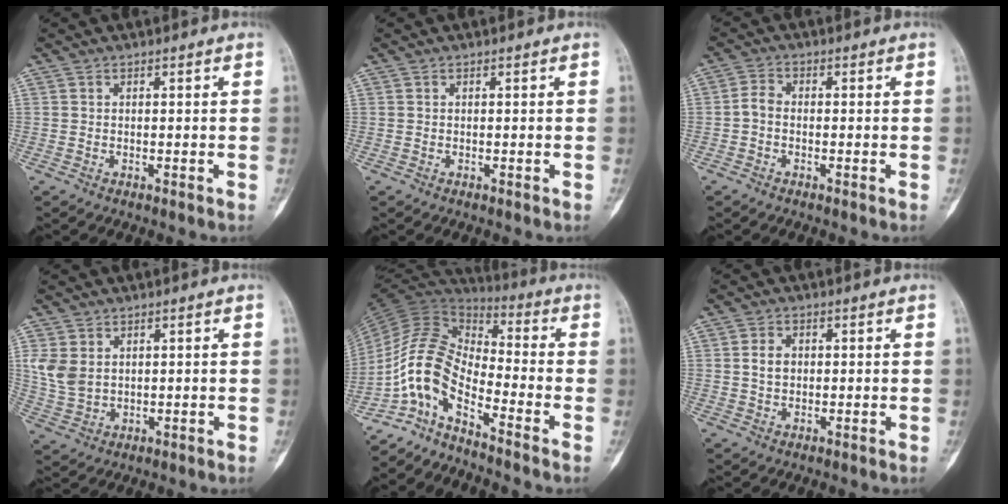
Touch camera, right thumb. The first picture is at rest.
{"total": 0.0}
{"total": 2.6, "force": [-0.7, 1.8, 1.8], "torque": [-0.034, 0.010, -0.023]}
{"total": 6.1, "force": [1.6, 4.5, 3.7], "torque": [-0.068, -0.005, 0.044]}
{"total": 11.5, "force": [-6.8, 4.6, 8.1], "torque": [-0.154, 0.081, -0.143]}
{"total": 3.0, "force": [0.3, 2.3, 1.9], "torque": [-0.029, 0.004, 0.005]}